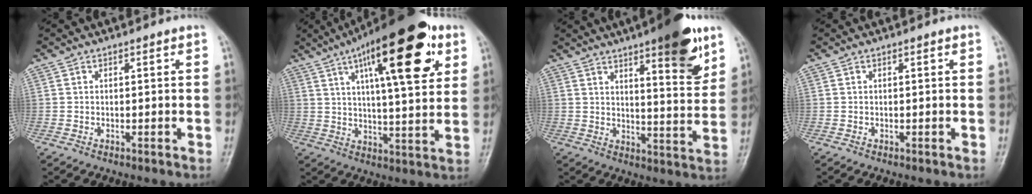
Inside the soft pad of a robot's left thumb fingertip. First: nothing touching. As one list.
[{"total": 22.2, "force": [9.8, 6.9, 18.6], "torque": [-0.256, -0.013, 0.144]}, {"total": 14.1, "force": [8.3, 3.3, 10.9], "torque": [-0.126, -0.047, 0.116]}, {"total": 0.0}]